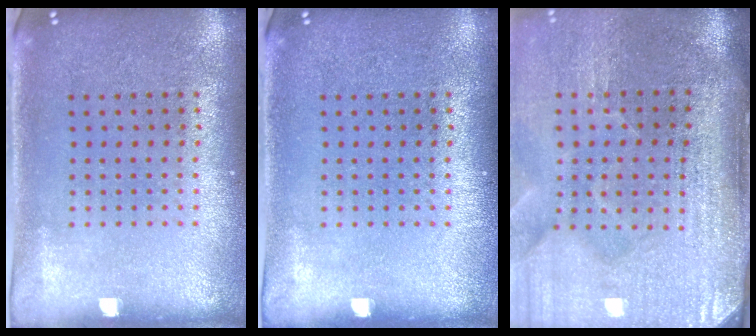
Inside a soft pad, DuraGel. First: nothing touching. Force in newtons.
{"total": 0.0}
{"total": 4.9, "press": 4.1, "slide": 2.7}